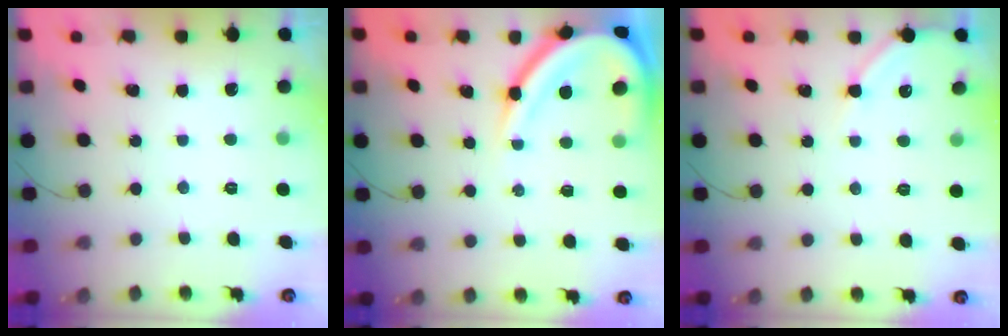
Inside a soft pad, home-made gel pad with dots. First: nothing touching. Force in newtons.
{"total": 13.0, "press": 13.0, "slide": 1.1}
{"total": 4.8, "press": 4.8, "slide": 0.6}